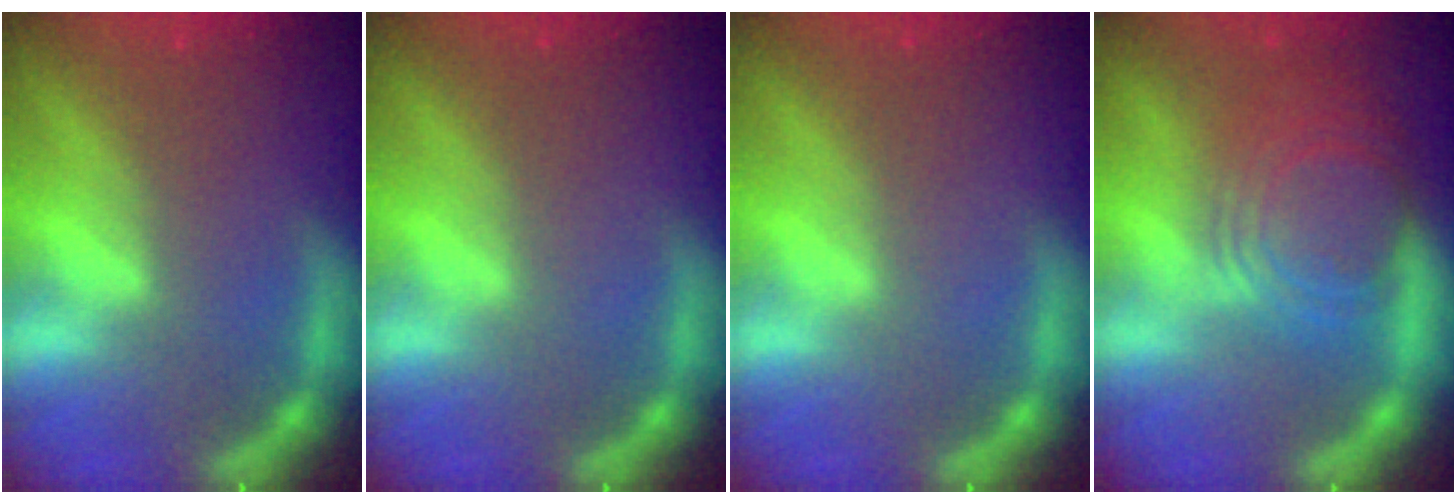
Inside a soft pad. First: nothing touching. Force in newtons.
{"total": 0.0}
{"total": 0.0}
{"total": 9.5}